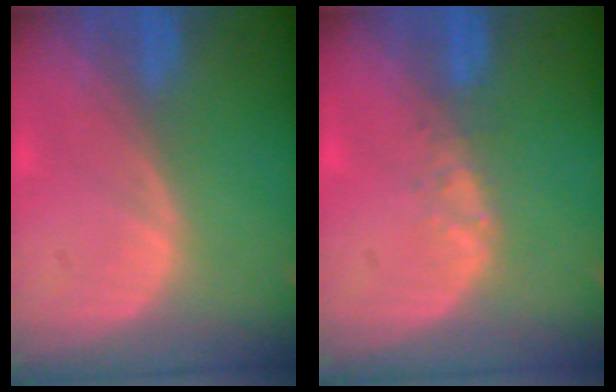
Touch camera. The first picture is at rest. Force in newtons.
{"total": 1.4, "press": 1.4, "slide": 0.2}